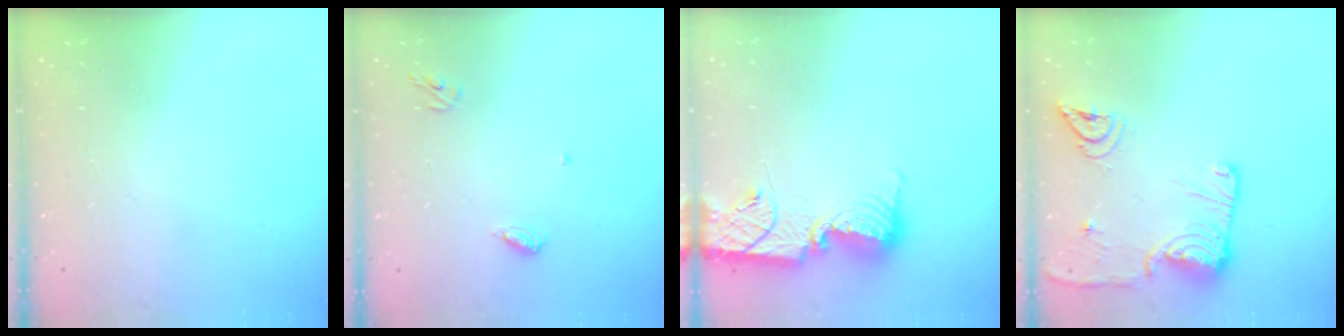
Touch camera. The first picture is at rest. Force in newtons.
{"total": 4.9, "press": 4.9, "slide": 0.4}
{"total": 14.0, "press": 14.0, "slide": 1.1}
{"total": 15.4, "press": 15.3, "slide": 1.9}